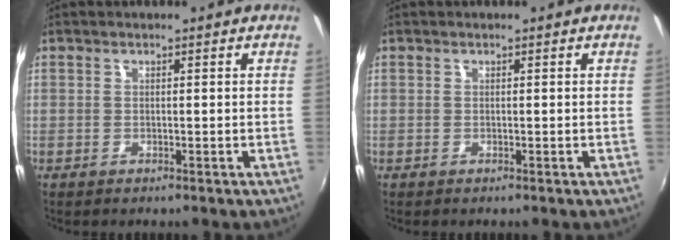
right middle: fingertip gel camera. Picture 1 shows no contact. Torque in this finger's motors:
{"motor_torque": [0.12, -0.11, 0.04, 0.01]}